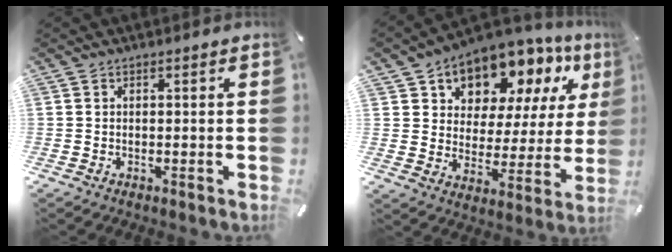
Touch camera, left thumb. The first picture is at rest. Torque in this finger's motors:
{"motor_torque": [2.27, 2.29, 2.00, -0.77, 0.18]}